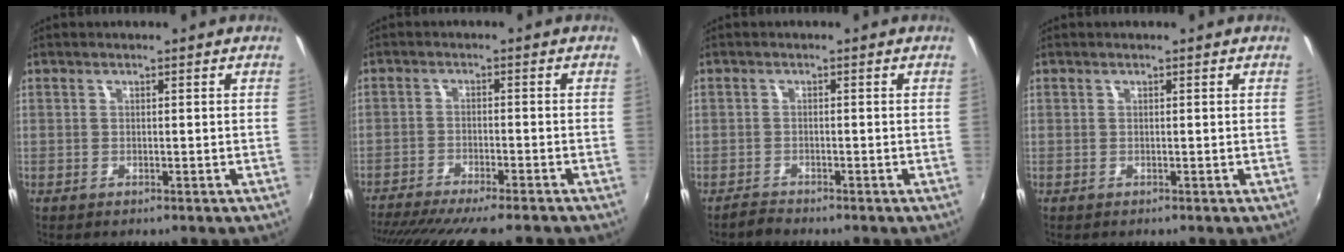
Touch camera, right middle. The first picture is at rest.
{"total": 14.6, "force": [-12.5, 1.5, 7.3], "torque": [-0.146, -0.041, -0.193]}
{"total": 1.7, "force": [-1.5, 0.7, -0.3], "torque": [0.001, 0.003, -0.031]}
{"total": 0.0}